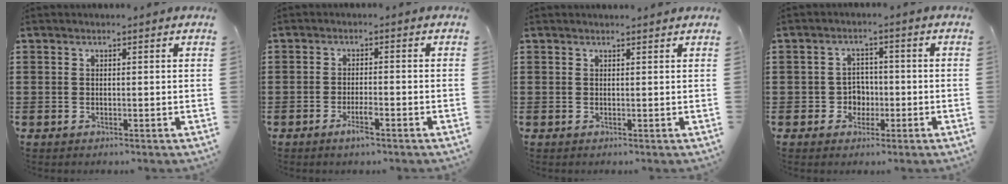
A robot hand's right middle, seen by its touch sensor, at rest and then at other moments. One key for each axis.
{"total": 2.9, "fx": -1.7, "fy": 0.4, "fz": 2.3, "tx": -0.053, "ty": -0.005, "tz": -0.035}
{"total": 0.7, "fx": 0.7, "fy": -0.1, "fz": 0.1, "tx": -0.003, "ty": -0.003, "tz": 0.014}
{"total": 3.2, "fx": -1.0, "fy": 2.9, "fz": 1.1, "tx": -0.029, "ty": 0.006, "tz": -0.024}